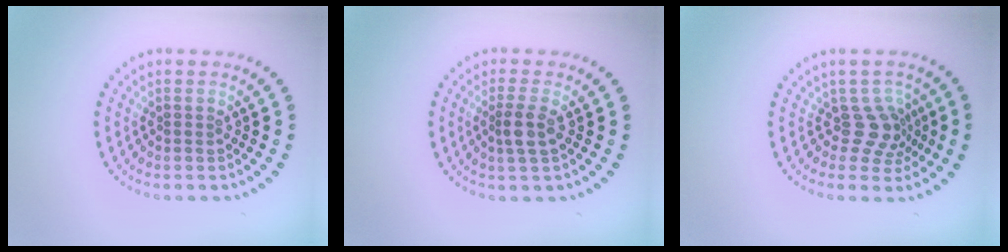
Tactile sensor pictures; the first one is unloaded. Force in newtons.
{"total": 2.0, "press": 1.7, "slide": 1.0}
{"total": 2.7, "press": 1.9, "slide": 1.9}